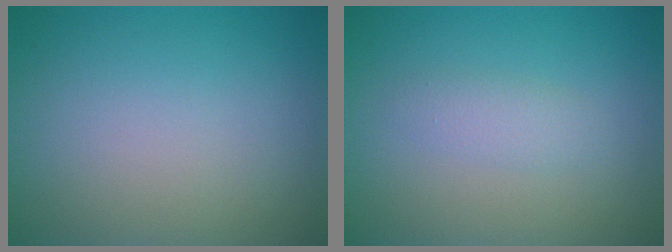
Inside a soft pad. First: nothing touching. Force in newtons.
{"total": 1.5, "press": 1.5, "slide": 0.0}